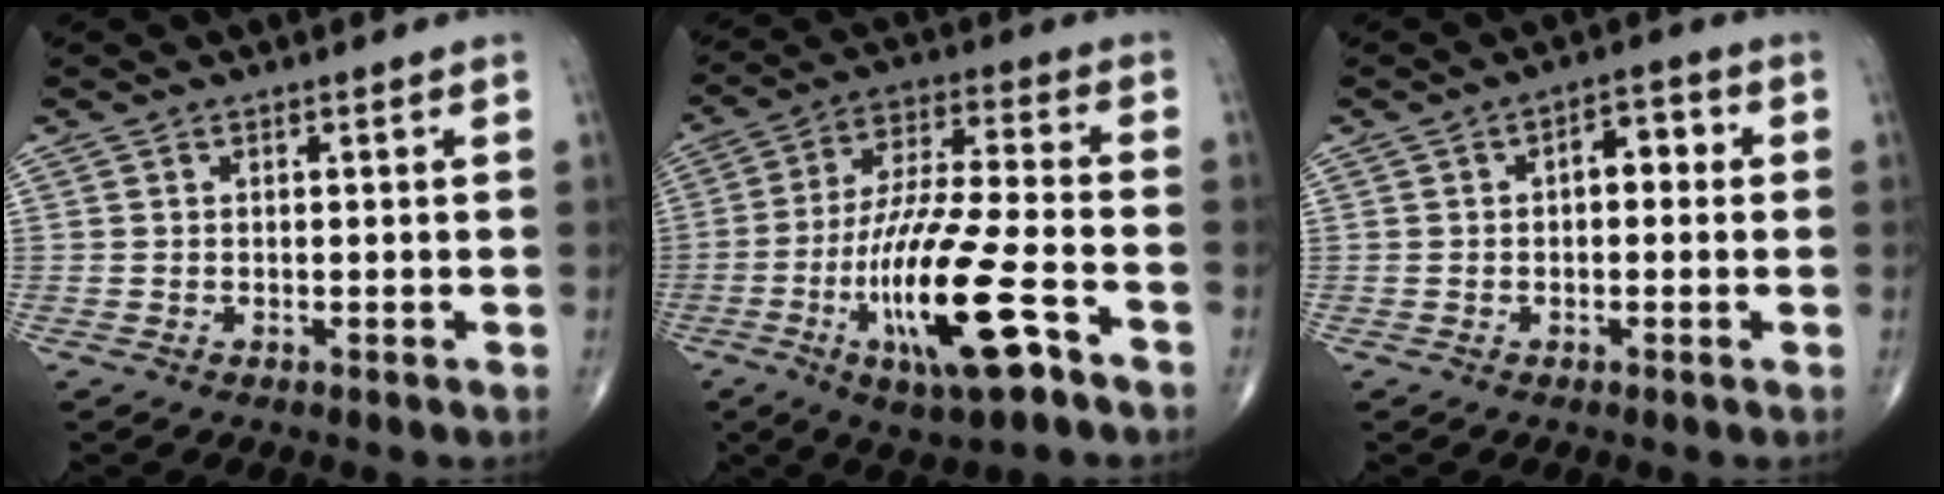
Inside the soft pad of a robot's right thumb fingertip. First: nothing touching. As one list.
[{"total": 19.2, "force": [-8.0, 4.4, 16.9], "torque": [-0.340, 0.020, -0.133]}, {"total": 5.1, "force": [0.4, 2.9, 4.1], "torque": [-0.038, 0.018, -0.002]}]